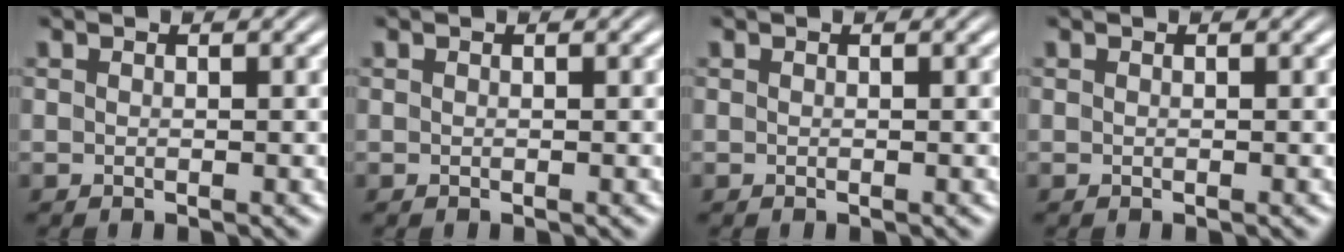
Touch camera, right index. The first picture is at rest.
{"total": 0.0}
{"total": 0.0}
{"total": 0.0}